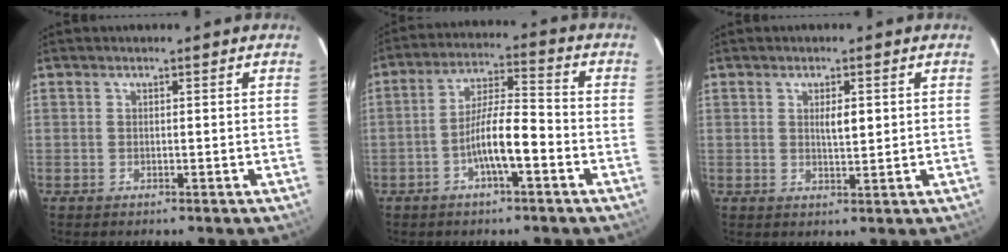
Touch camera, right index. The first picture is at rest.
{"total": 8.6, "force": [-3.2, 1.4, 7.9], "torque": [-0.149, 0.015, -0.058]}
{"total": 2.8, "force": [0.7, 0.8, 2.6], "torque": [-0.045, -0.001, 0.012]}